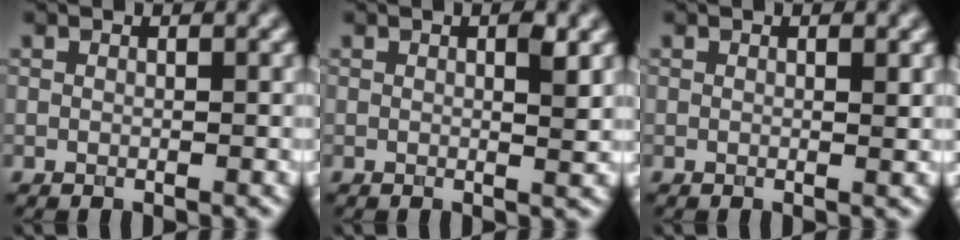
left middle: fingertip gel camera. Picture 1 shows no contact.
{"total": 1.7, "force": [0.5, 0.3, 1.7], "torque": [-0.022, -0.004, 0.005]}
{"total": 0.8, "force": [0.3, 0.2, 0.8], "torque": [-0.010, -0.002, 0.003]}